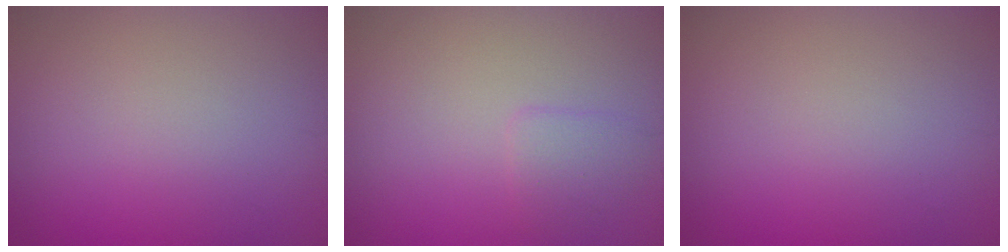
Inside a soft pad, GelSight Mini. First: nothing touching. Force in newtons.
{"total": 1.4, "press": 1.4, "slide": 0.1}
{"total": 0.0}